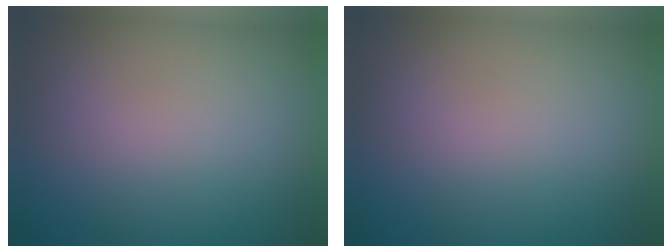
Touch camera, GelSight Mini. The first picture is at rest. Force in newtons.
{"total": 0.0}